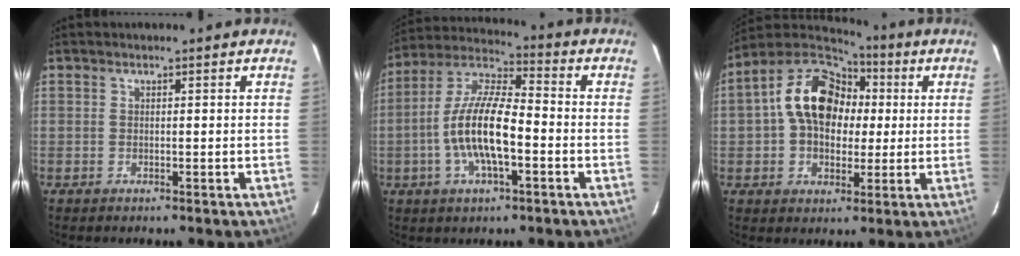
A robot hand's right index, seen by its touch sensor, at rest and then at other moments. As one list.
[{"total": 13.7, "force": [-3.5, 4.5, 12.5], "torque": [-0.249, 0.001, -0.070]}, {"total": 15.4, "force": [2.2, 11.5, 10.1], "torque": [-0.197, 0.043, 0.037]}]